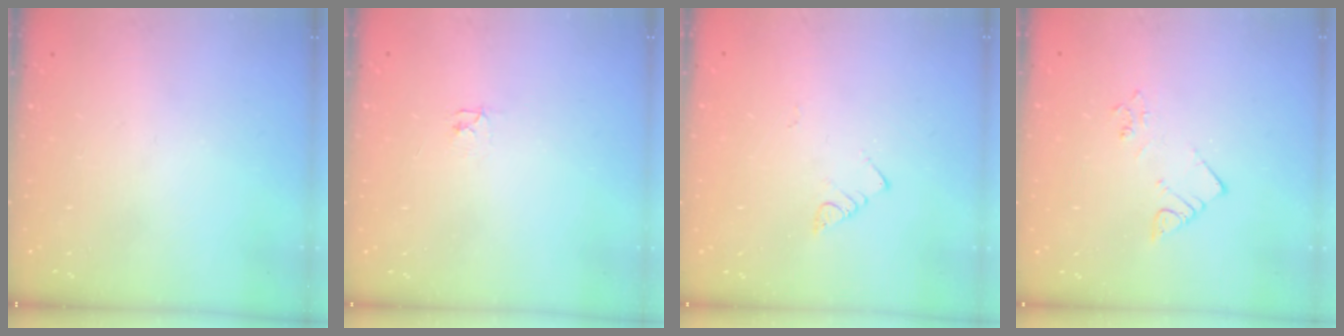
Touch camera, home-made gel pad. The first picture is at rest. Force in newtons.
{"total": 2.1, "press": 2.1, "slide": 0.3}
{"total": 2.7, "press": 2.7, "slide": 0.4}
{"total": 3.7, "press": 3.7, "slide": 0.5}